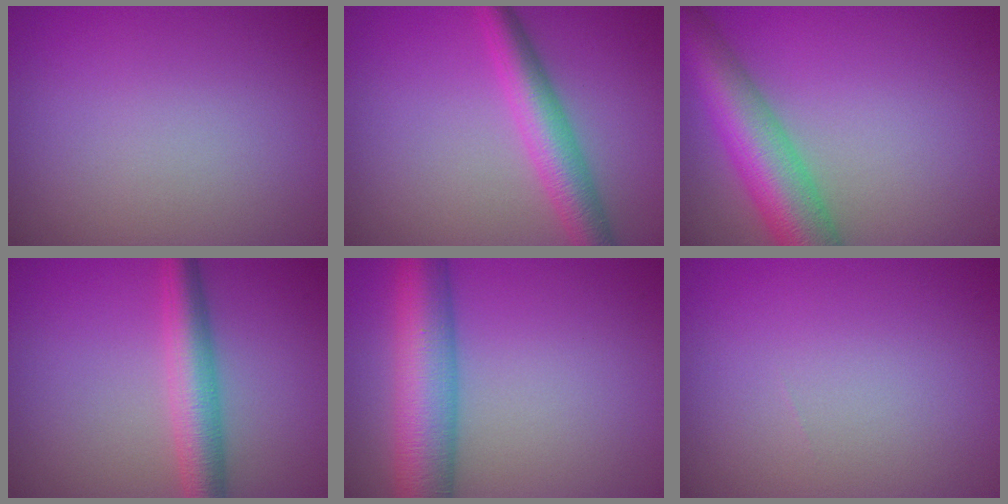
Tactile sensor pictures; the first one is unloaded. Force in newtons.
{"total": 4.5, "press": 4.5, "slide": 0.1}
{"total": 8.0, "press": 8.0, "slide": 0.4}
{"total": 4.6, "press": 4.6, "slide": 0.1}
{"total": 8.3, "press": 8.3, "slide": 0.2}
{"total": 0.0}